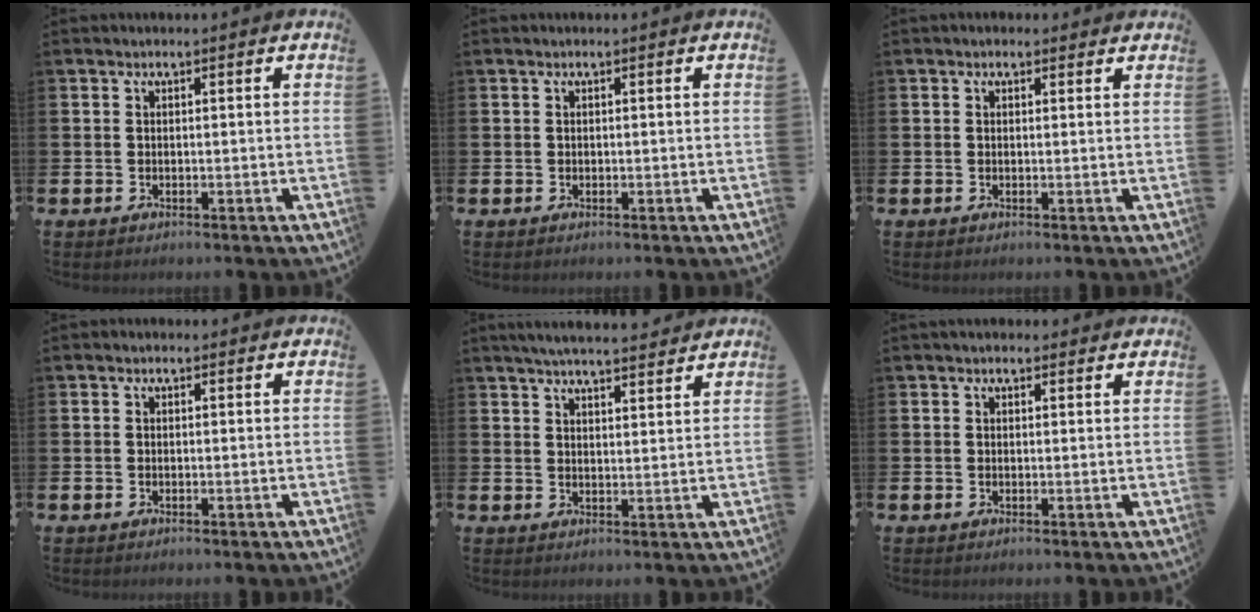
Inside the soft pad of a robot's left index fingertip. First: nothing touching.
{"total": 0.0}
{"total": 0.8, "force": [0.6, 0.6, 0.2], "torque": [0.009, 0.004, 0.006]}
{"total": 0.0}
{"total": 4.7, "force": [4.6, 0.2, 1.0], "torque": [-0.027, -0.020, 0.082]}
{"total": 1.3, "force": [1.1, 0.6, 0.3], "torque": [0.006, 0.002, 0.017]}